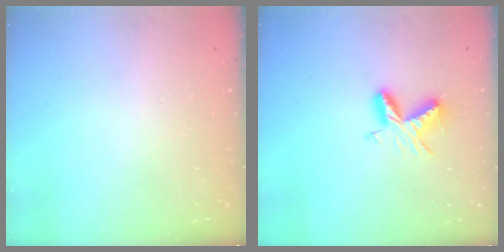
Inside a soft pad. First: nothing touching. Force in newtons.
{"total": 7.3, "press": 7.3, "slide": 0.7}